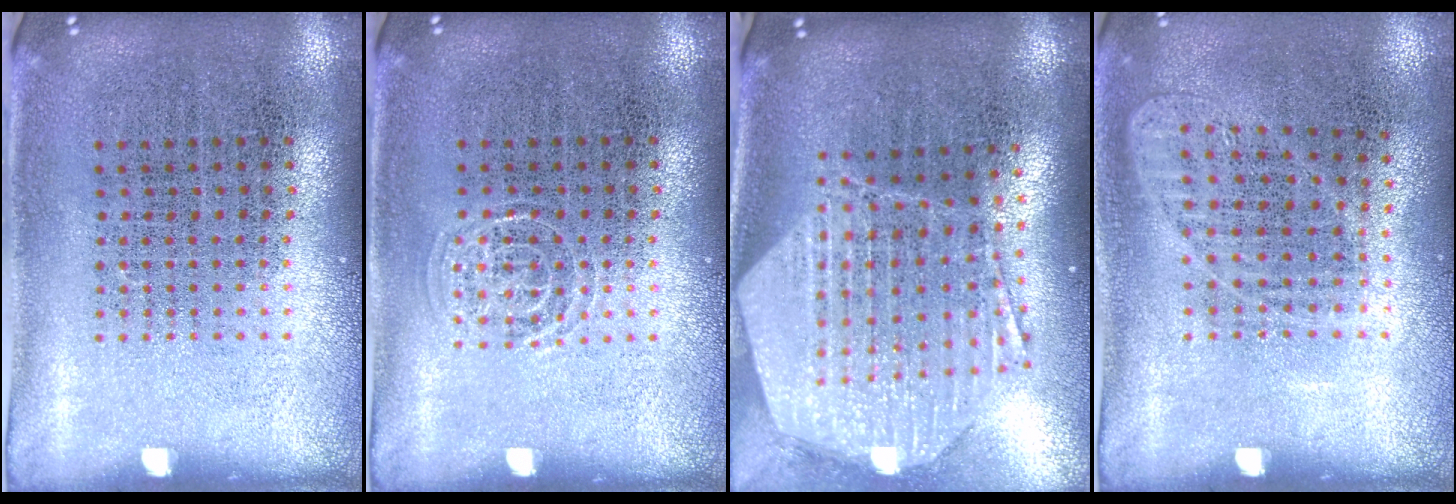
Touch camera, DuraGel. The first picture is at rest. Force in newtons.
{"total": 0.5, "press": 0.5, "slide": 0.1}
{"total": 2.9, "press": 2.3, "slide": 1.8}
{"total": 0.9, "press": 0.9, "slide": 0.3}